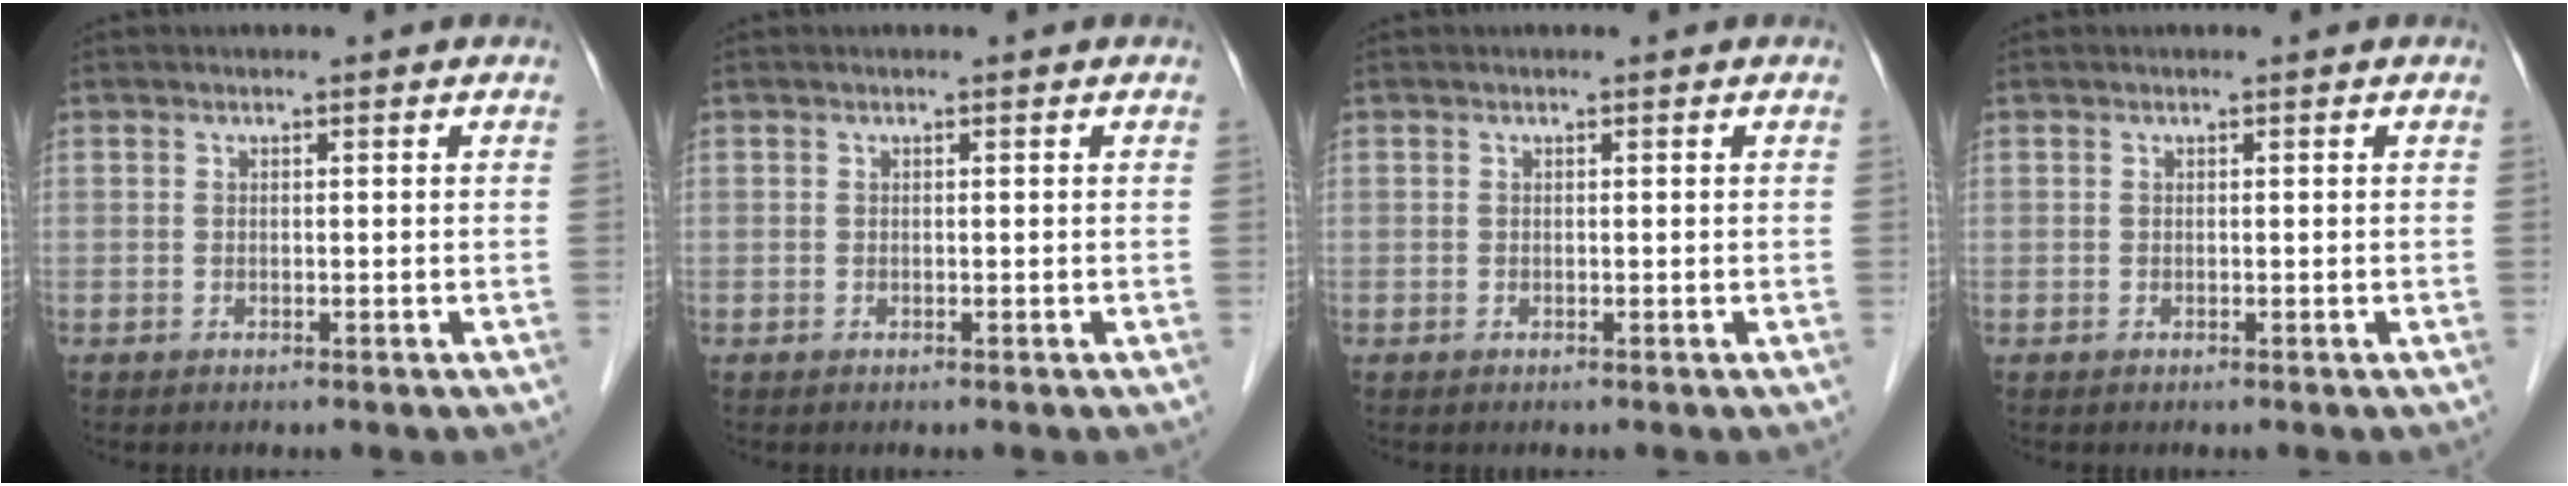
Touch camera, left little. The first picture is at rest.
{"total": 0.0}
{"total": 0.0}
{"total": 0.0}